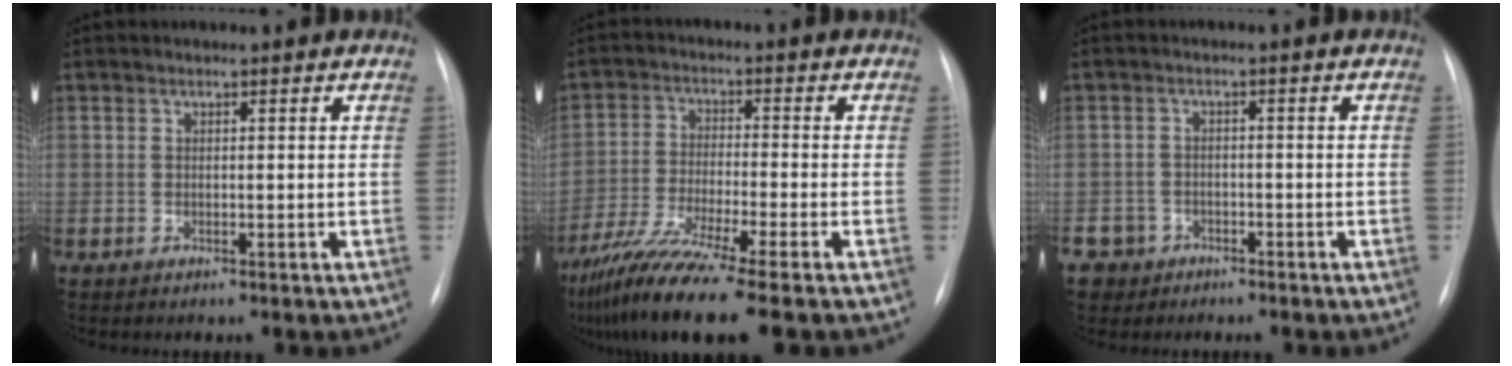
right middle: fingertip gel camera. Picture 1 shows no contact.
{"total": 12.9, "force": [-9.6, -0.8, 8.6], "torque": [-0.163, -0.044, -0.166]}
{"total": 4.6, "force": [-2.8, 3.6, -0.3], "torque": [0.006, 0.010, -0.047]}